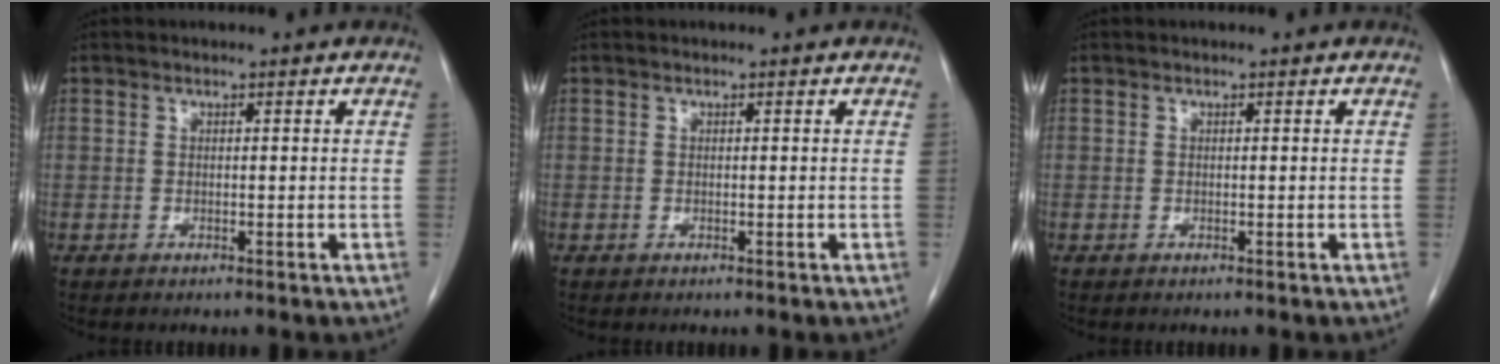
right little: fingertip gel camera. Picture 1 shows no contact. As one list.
[{"total": 0.0}, {"total": 0.0}]